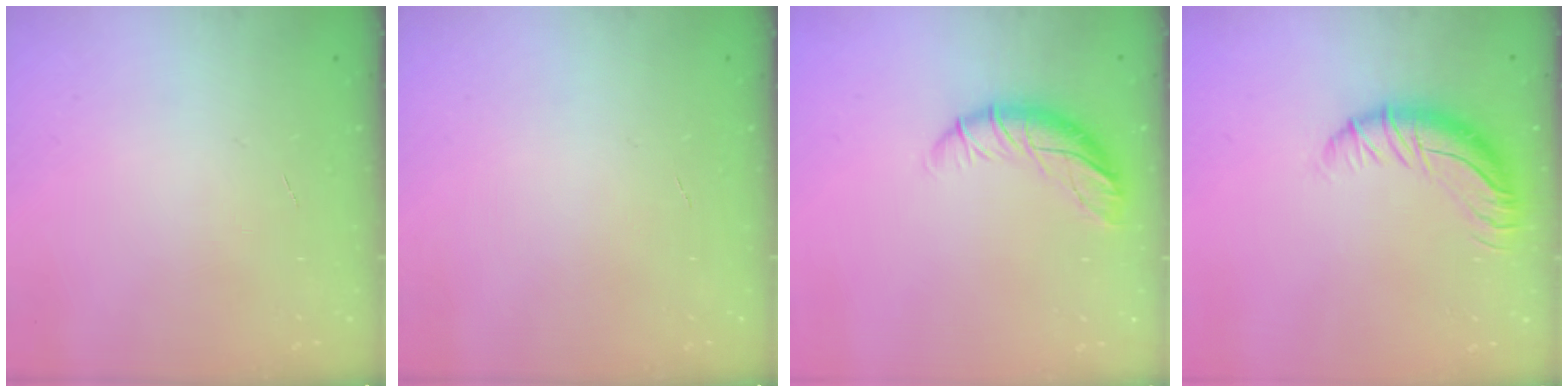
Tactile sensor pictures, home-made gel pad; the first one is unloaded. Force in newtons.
{"total": 0.0}
{"total": 10.0, "press": 9.9, "slide": 1.6}
{"total": 12.2, "press": 12.1, "slide": 1.2}